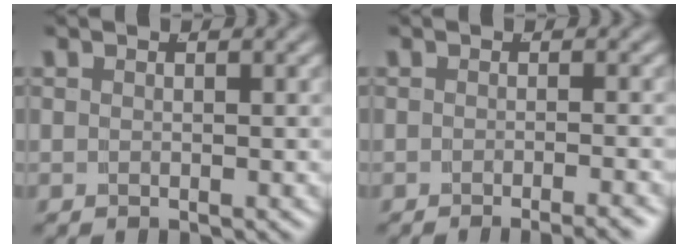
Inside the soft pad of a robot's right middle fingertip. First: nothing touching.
{"total": 2.7, "force": [-2.3, 0.1, 1.4], "torque": [-0.012, 0.009, -0.043]}